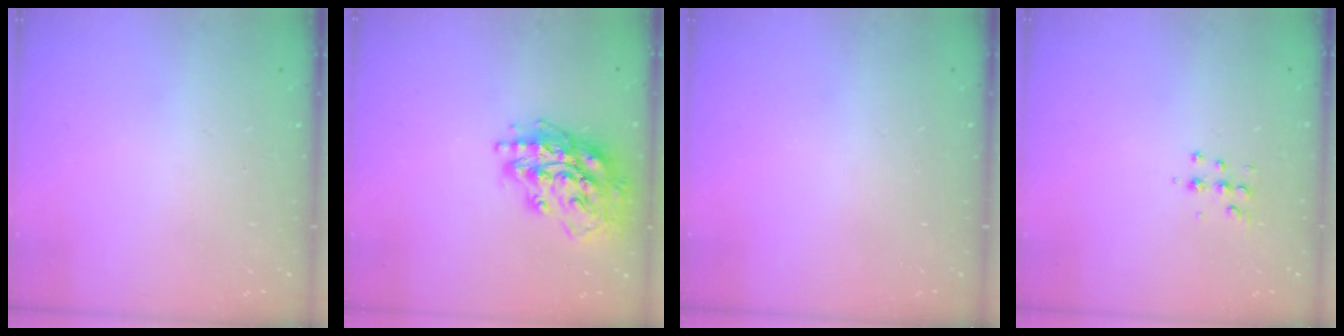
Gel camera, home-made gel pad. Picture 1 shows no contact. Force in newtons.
{"total": 17.5, "press": 17.5, "slide": 0.9}
{"total": 0.0}
{"total": 5.4, "press": 5.3, "slide": 0.7}